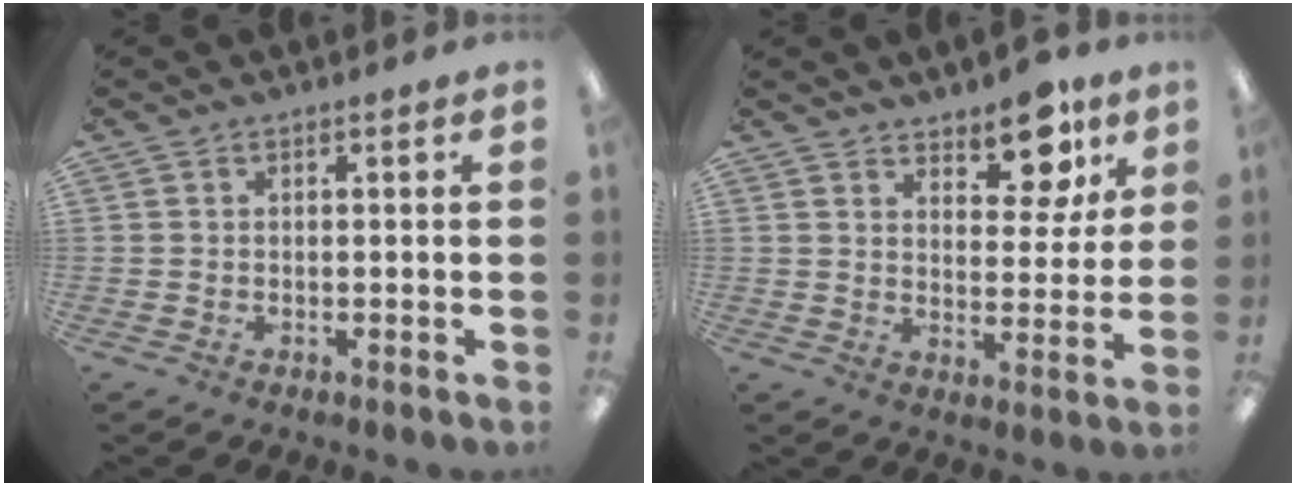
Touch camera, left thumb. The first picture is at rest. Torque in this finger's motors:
{"motor_torque": [-0.29, 0.16, -0.19, -0.14, 0.02]}